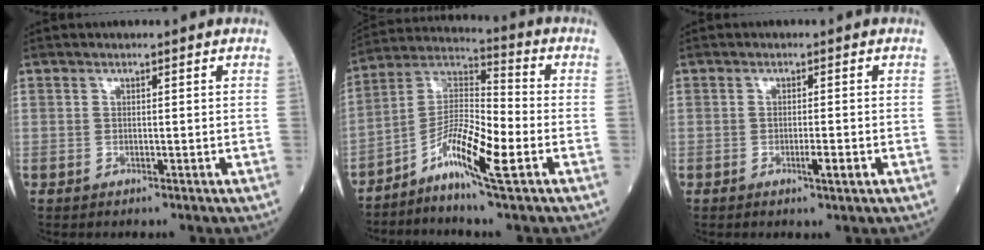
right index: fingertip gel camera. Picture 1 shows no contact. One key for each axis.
{"total": 10.7, "fx": -5.0, "fy": 1.1, "fz": 9.4, "tx": -0.178, "ty": 0.006, "tz": -0.100}
{"total": 2.3, "fx": -0.8, "fy": 0.1, "fz": 2.2, "tx": -0.037, "ty": -0.004, "tz": -0.014}